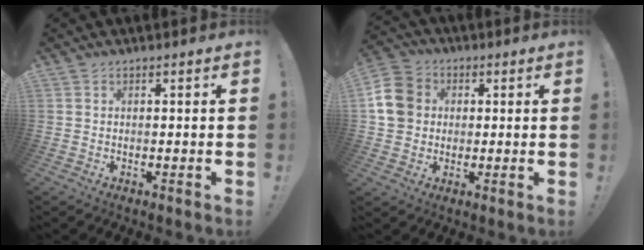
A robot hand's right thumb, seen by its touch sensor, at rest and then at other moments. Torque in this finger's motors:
{"motor_torque": [0.07, 0.40, 0.05, 0.05, 0.04]}